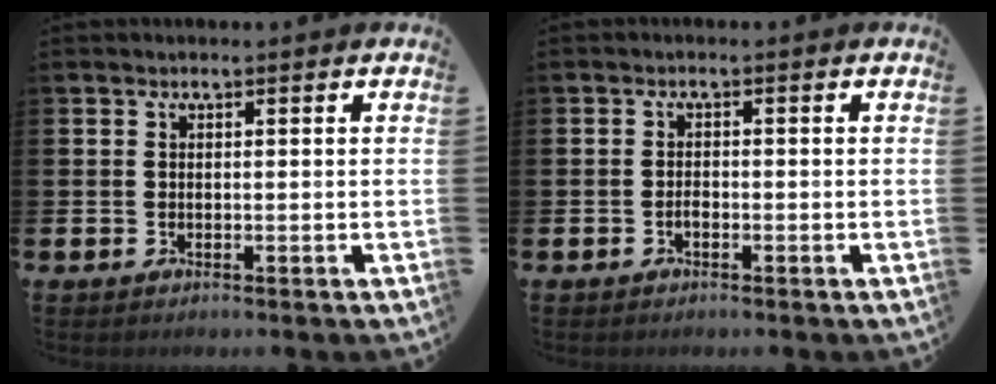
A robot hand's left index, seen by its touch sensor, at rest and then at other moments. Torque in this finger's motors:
{"motor_torque": [0.30, 0.21, 0.00, 0.00]}